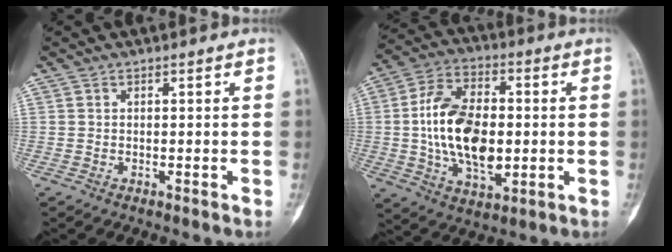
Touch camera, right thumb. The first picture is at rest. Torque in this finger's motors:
{"motor_torque": [0.31, 0.92, 0.77, -0.51, 0.20]}